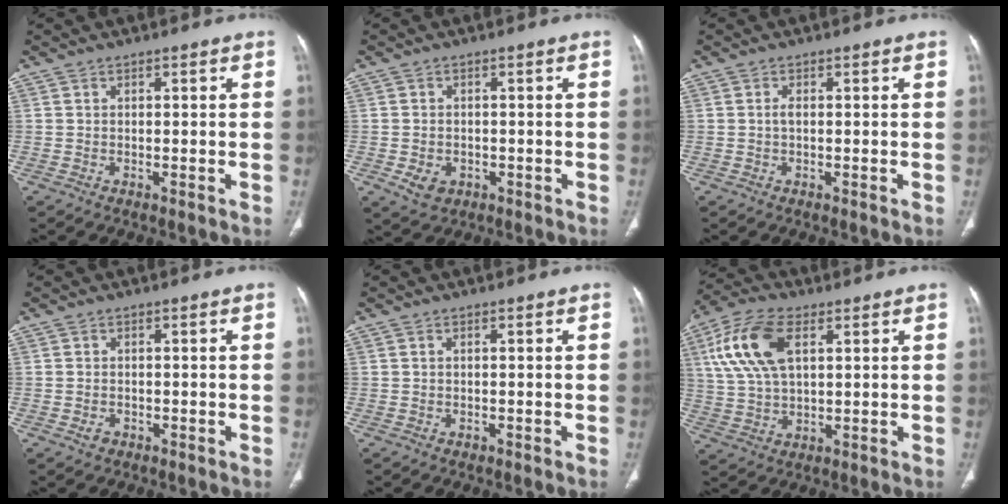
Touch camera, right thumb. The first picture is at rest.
{"total": 4.2, "force": [-1.3, 3.2, 2.2], "torque": [-0.033, 0.004, -0.010]}
{"total": 0.0}
{"total": 1.6, "force": [-0.6, 1.2, 0.7], "torque": [-0.013, 0.007, -0.007]}
{"total": 0.6, "force": [-0.1, 0.4, 0.4], "torque": [-0.008, 0.000, -0.002]}
{"total": 13.5, "force": [4.5, 7.1, 10.6], "torque": [-0.223, 0.006, 0.088]}